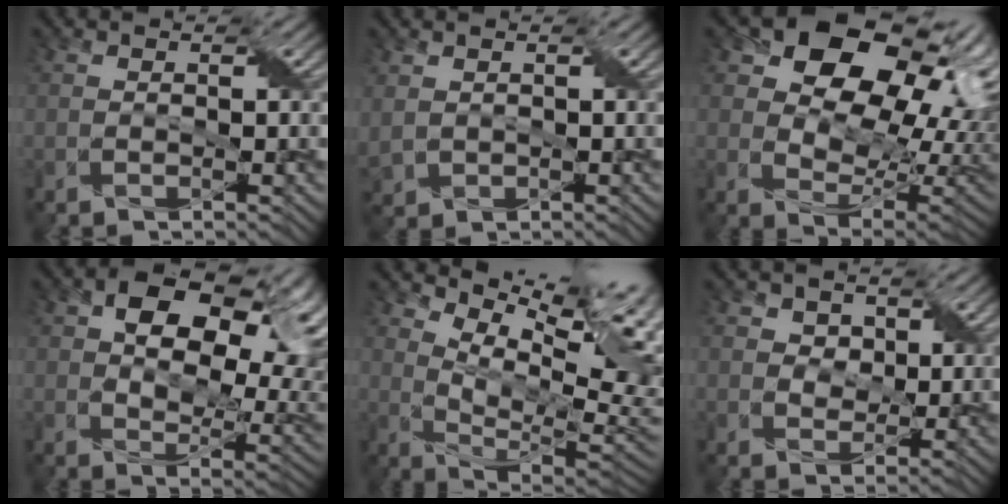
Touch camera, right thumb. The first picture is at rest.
{"total": 2.2, "force": [0.7, 1.7, 1.2], "torque": [-0.041, -0.003, 0.019]}
{"total": 19.2, "force": [8.0, 13.0, 11.7], "torque": [-0.185, 0.047, 0.141]}
{"total": 16.1, "force": [5.9, 9.9, 11.2], "torque": [-0.150, 0.010, 0.098]}
{"total": 13.4, "force": [6.9, 4.6, 10.5], "torque": [-0.199, 0.014, 0.122]}
{"total": 3.8, "force": [2.0, 2.8, 1.6], "torque": [-0.040, -0.011, 0.028]}